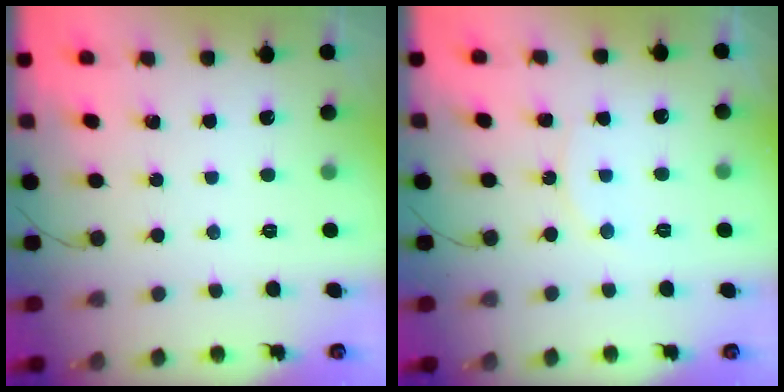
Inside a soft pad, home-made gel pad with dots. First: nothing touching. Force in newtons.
{"total": 6.3, "press": 6.3, "slide": 0.6}